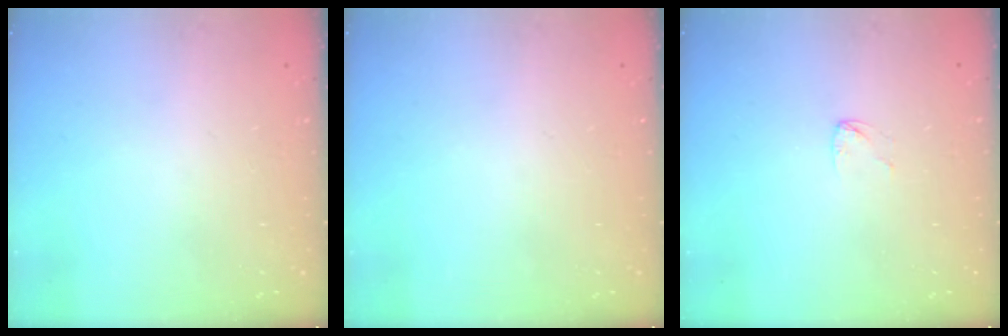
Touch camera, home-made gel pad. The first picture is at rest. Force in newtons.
{"total": 0.0}
{"total": 2.8, "press": 2.8, "slide": 0.2}